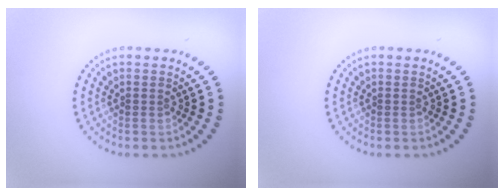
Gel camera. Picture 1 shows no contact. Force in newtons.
{"total": 0.0}